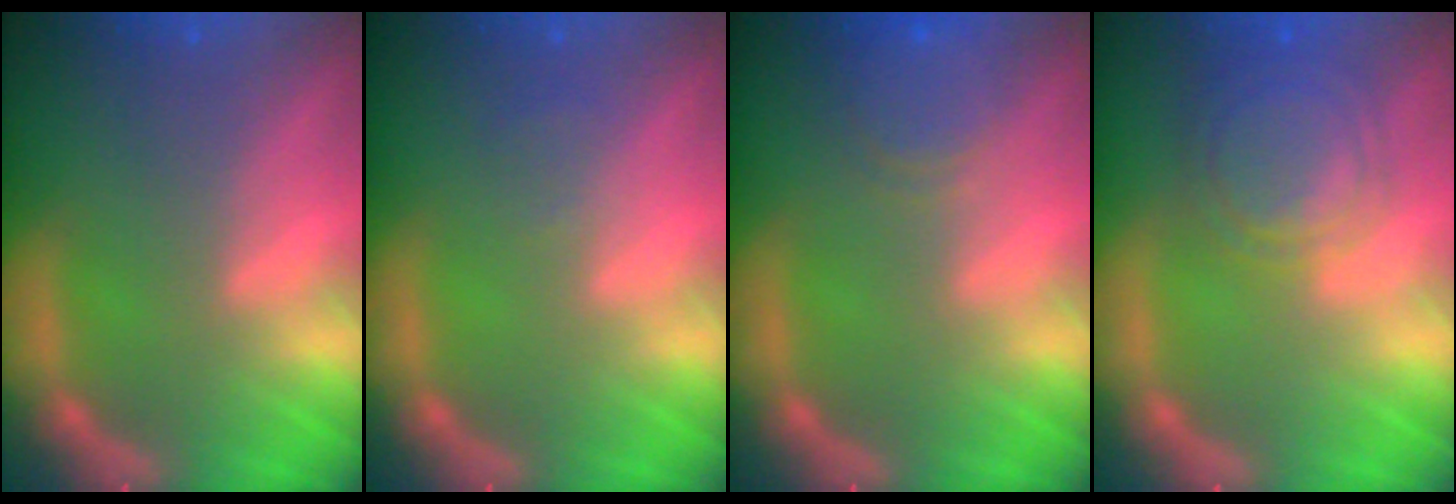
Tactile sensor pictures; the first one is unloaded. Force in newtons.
{"total": 0.9}
{"total": 4.0}
{"total": 6.0}